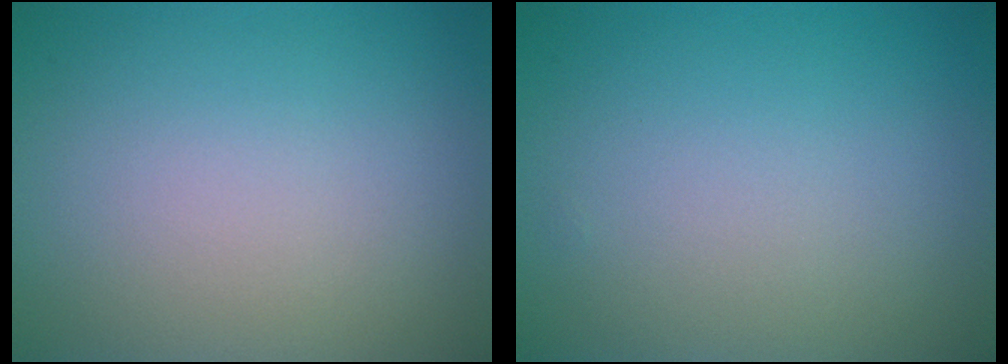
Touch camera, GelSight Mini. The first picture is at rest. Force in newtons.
{"total": 0.0}